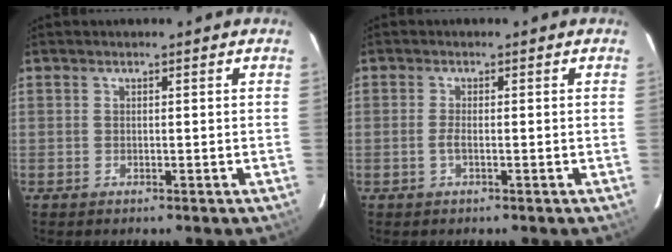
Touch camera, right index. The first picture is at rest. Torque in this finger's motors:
{"motor_torque": [0.24, -0.26, 0.15, 0.04]}